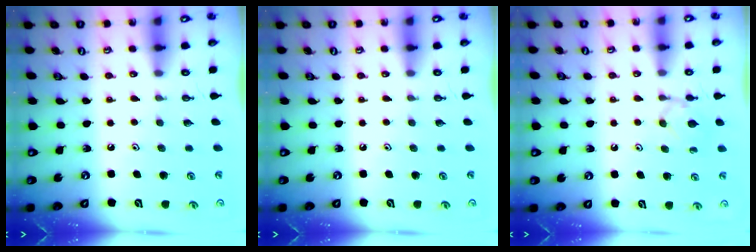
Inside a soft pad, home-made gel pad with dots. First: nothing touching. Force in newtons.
{"total": 0.0}
{"total": 4.6, "press": 4.5, "slide": 0.6}